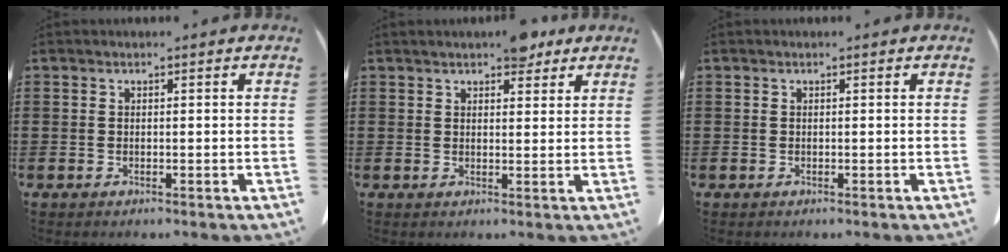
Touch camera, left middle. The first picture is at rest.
{"total": 4.0, "force": [3.3, 1.4, 1.8], "torque": [-0.034, 0.001, 0.060]}
{"total": 0.0}